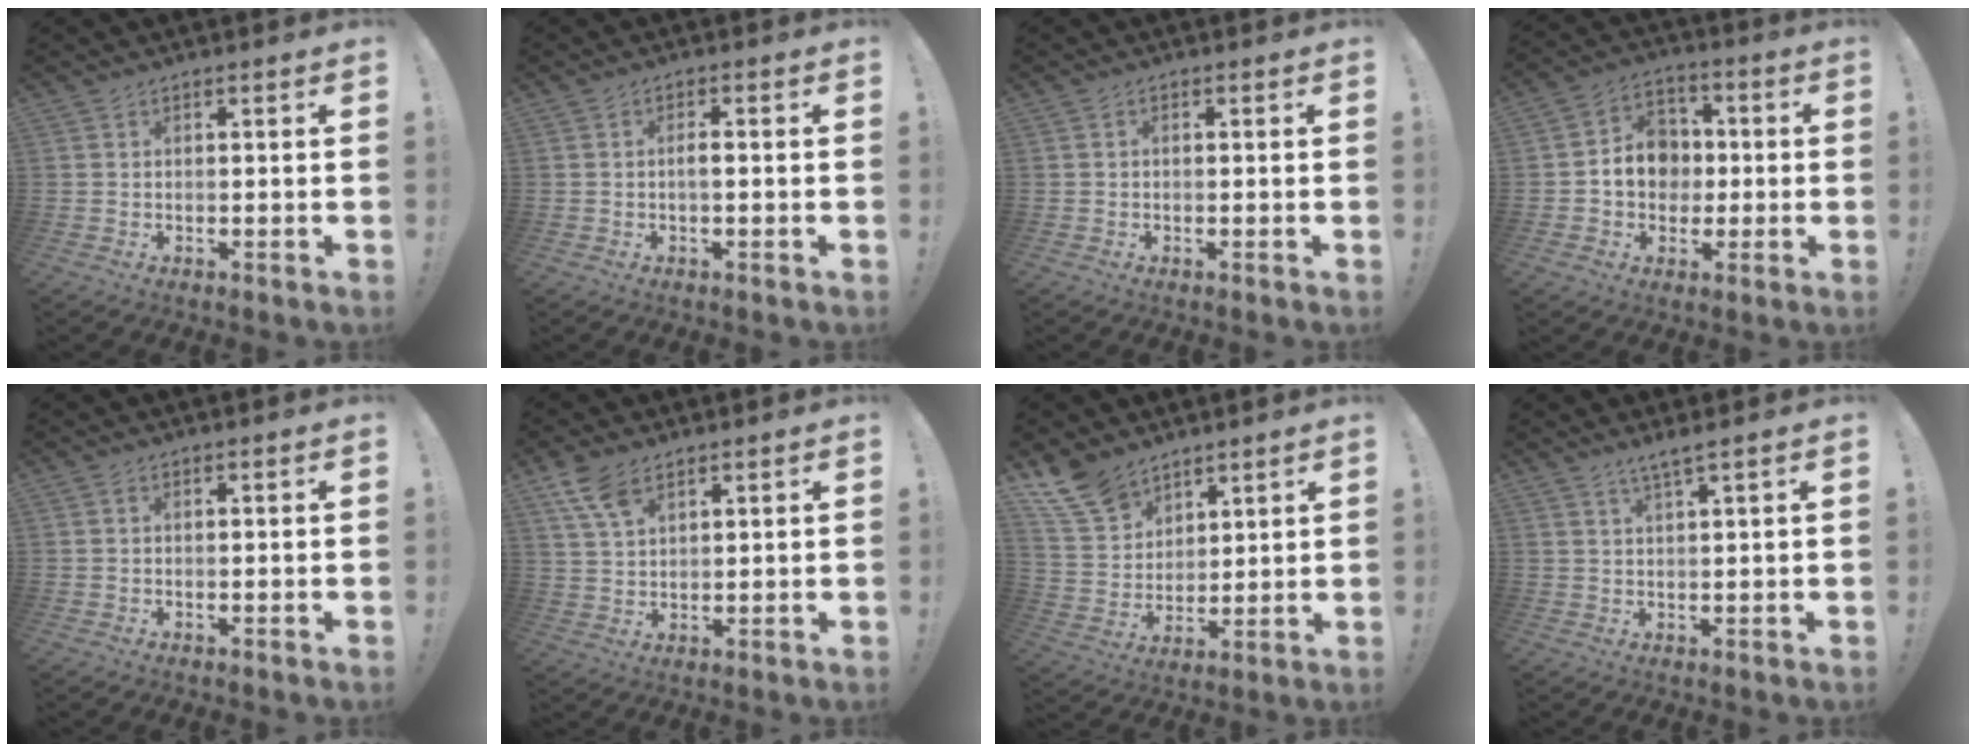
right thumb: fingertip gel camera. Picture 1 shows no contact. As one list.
[{"total": 2.4, "force": [-0.6, 0.6, 2.2], "torque": [-0.047, 0.008, -0.011]}, {"total": 0.6, "force": [-0.3, 0.3, 0.3], "torque": [-0.012, 0.004, -0.005]}, {"total": 11.3, "force": [-0.8, 9.9, 5.3], "torque": [-0.075, 0.018, -0.007]}, {"total": 0.0}, {"total": 7.5, "force": [4.7, 3.7, 4.5], "torque": [-0.088, -0.015, 0.090]}, {"total": 12.3, "force": [9.5, 6.9, 3.6], "torque": [-0.089, -0.058, 0.189]}, {"total": 3.0, "force": [2.1, -0.4, 2.0], "torque": [-0.039, -0.010, 0.035]}]